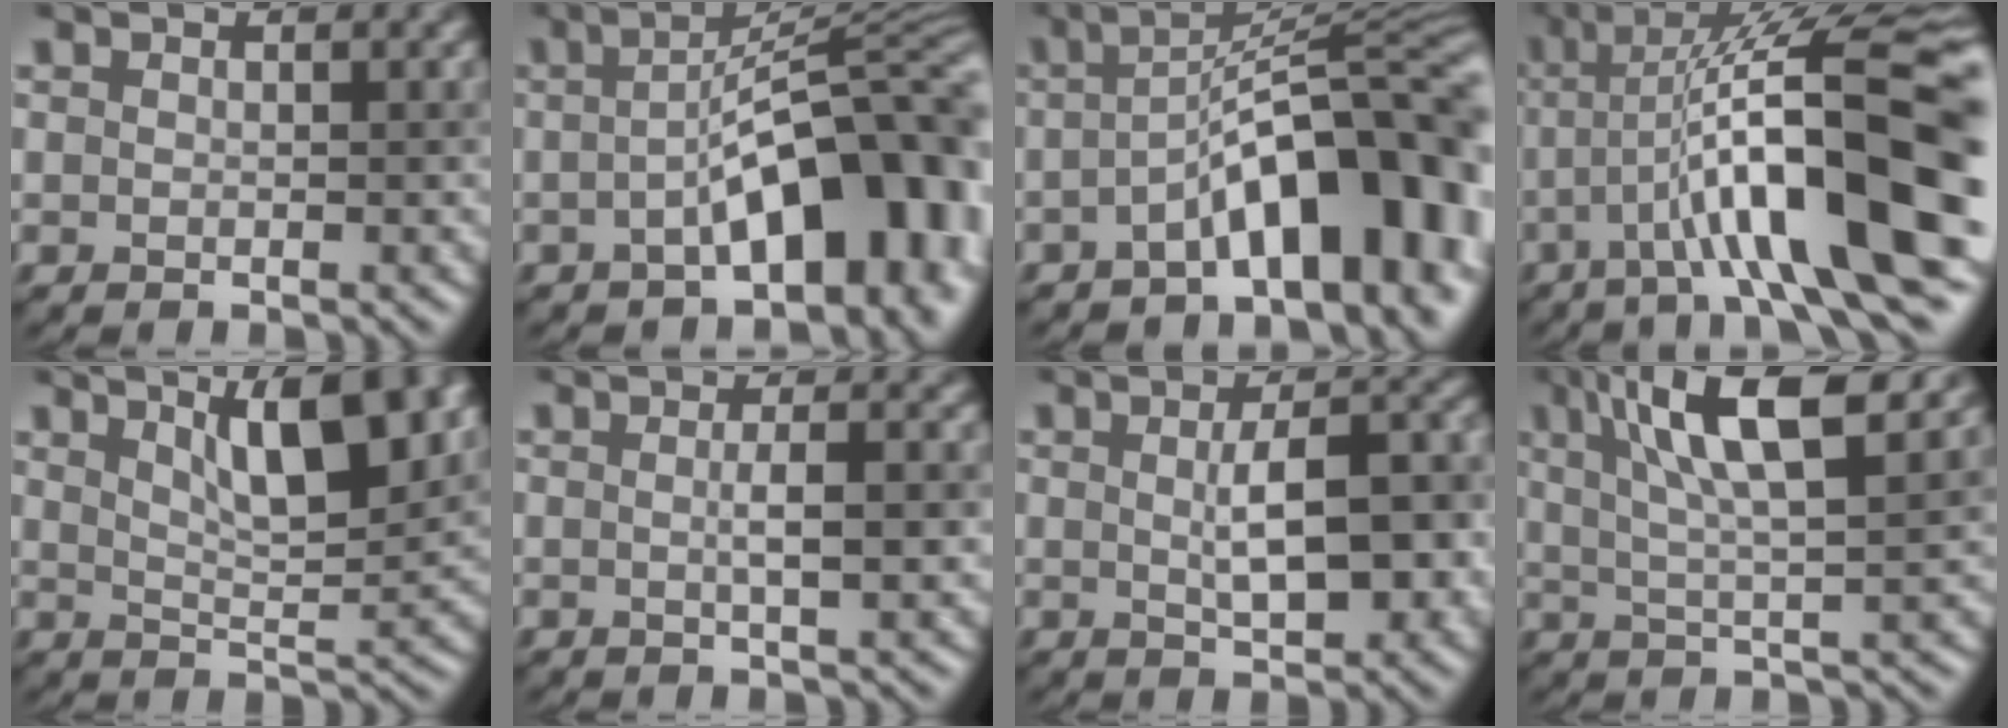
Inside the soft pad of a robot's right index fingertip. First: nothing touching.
{"total": 11.3, "force": [-2.6, 4.3, 10.2], "torque": [-0.127, 0.013, -0.040]}
{"total": 11.6, "force": [-3.8, 3.8, 10.3], "torque": [-0.130, 0.019, -0.057]}
{"total": 14.4, "force": [-2.2, 3.2, 13.9], "torque": [-0.211, 0.022, -0.035]}
{"total": 8.3, "force": [3.8, 2.5, 6.9], "torque": [-0.079, 0.016, 0.054]}
{"total": 3.0, "force": [-0.2, 0.7, 3.0], "torque": [-0.042, 0.005, -0.004]}
{"total": 6.7, "force": [-0.1, 2.4, 6.2], "torque": [-0.089, 0.006, 0.002]}
{"total": 9.9, "force": [4.2, 2.5, 8.6], "torque": [-0.144, 0.015, 0.071]}